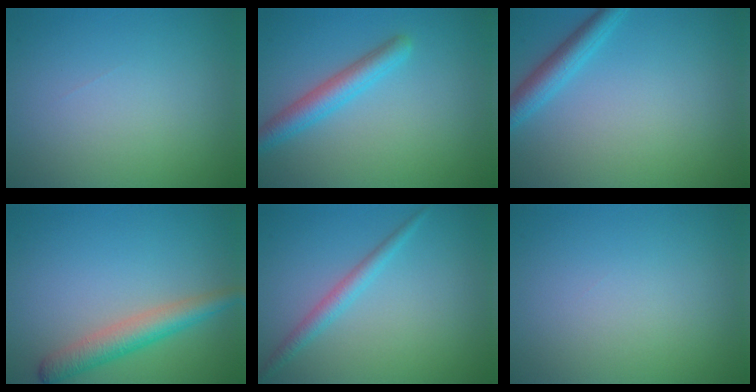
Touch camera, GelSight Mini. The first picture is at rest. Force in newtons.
{"total": 3.0, "press": 3.0, "slide": 0.1}
{"total": 2.9, "press": 2.9, "slide": 0.1}
{"total": 3.7, "press": 3.6, "slide": 0.3}
{"total": 1.8, "press": 1.8, "slide": 0.1}
{"total": 0.0}